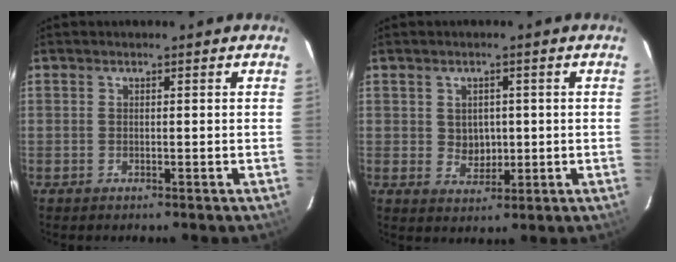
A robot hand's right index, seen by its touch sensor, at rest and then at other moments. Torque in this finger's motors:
{"motor_torque": [0.04, 0.03, 0.01, 0.00]}